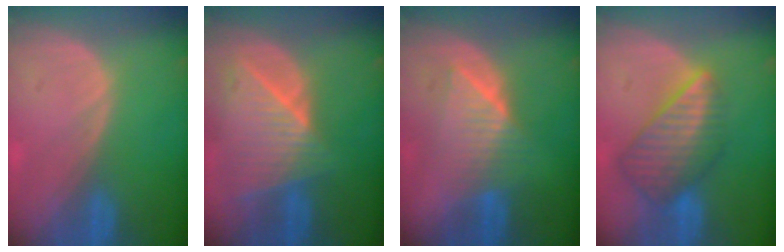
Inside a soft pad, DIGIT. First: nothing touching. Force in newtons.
{"total": 9.2, "press": 8.2, "slide": 4.1}
{"total": 6.4, "press": 6.3, "slide": 1.1}
{"total": 8.7, "press": 7.6, "slide": 4.3}